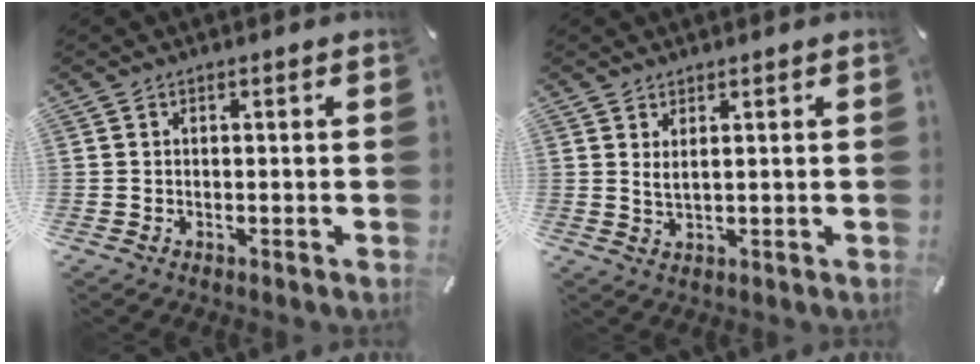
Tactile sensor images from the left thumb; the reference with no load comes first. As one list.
[{"total": 2.2, "force": [1.3, 0.6, 1.6], "torque": [-0.034, 0.000, 0.024]}]